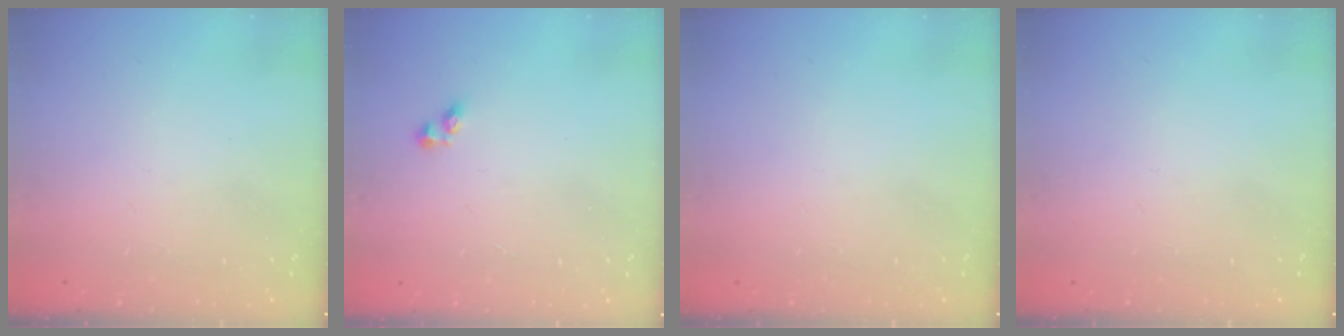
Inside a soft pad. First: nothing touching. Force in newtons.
{"total": 2.6, "press": 2.5, "slide": 0.6}
{"total": 0.0}
{"total": 0.0}